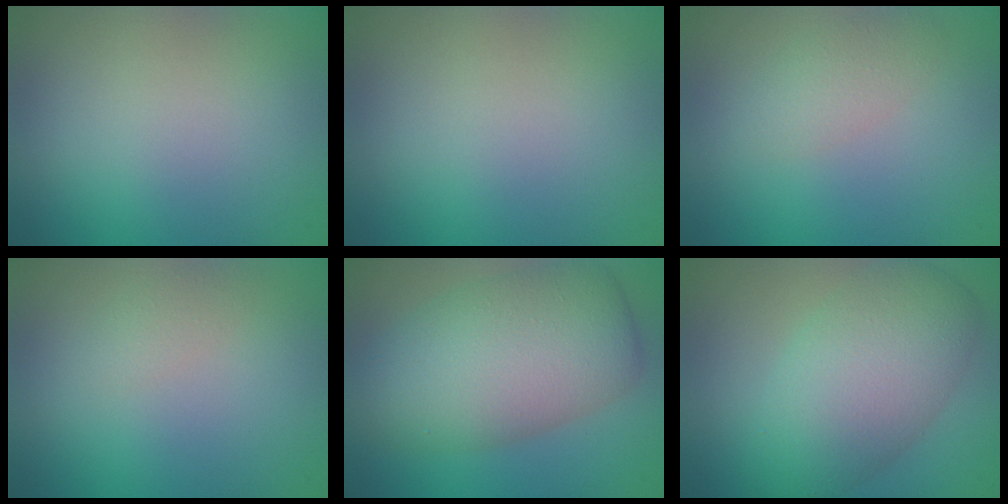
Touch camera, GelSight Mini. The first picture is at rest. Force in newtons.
{"total": 0.0}
{"total": 1.8, "press": 1.8, "slide": 0.2}
{"total": 1.1, "press": 1.1, "slide": 0.0}
{"total": 8.3, "press": 8.3, "slide": 0.3}
{"total": 6.4, "press": 6.4, "slide": 0.3}